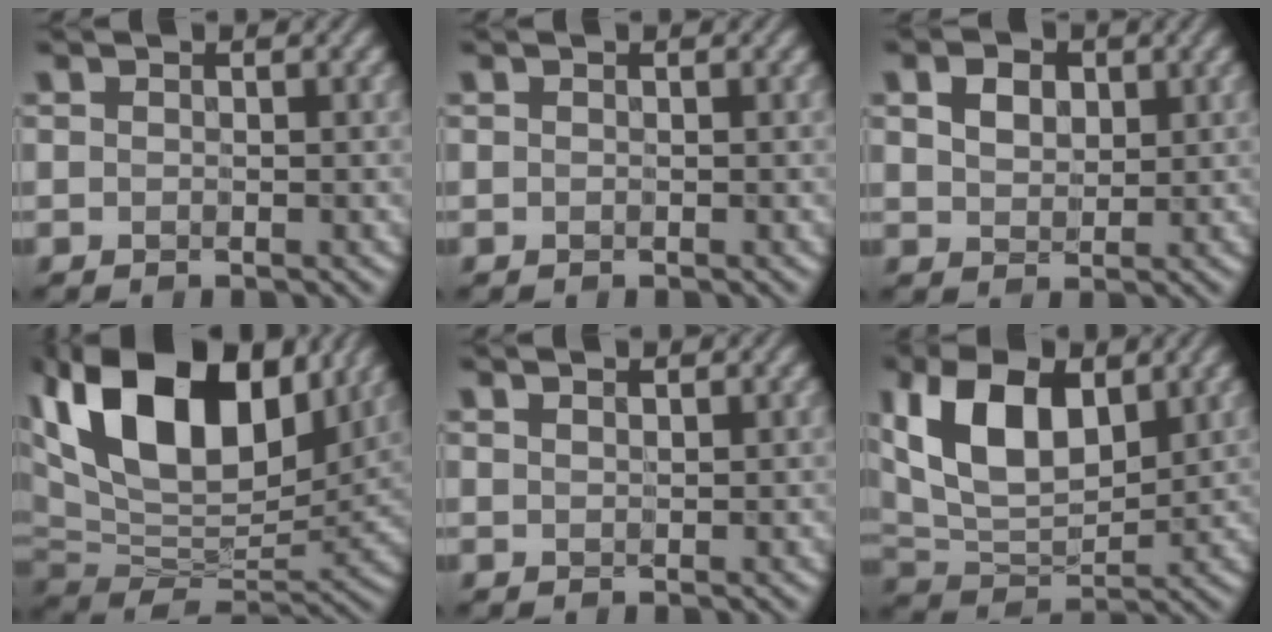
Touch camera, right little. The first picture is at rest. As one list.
[{"total": 0.0}, {"total": 2.3, "force": [0.6, 1.7, 1.5], "torque": [-0.036, 0.000, 0.012]}, {"total": 15.8, "force": [6.7, 9.4, 10.8], "torque": [-0.215, 0.033, 0.121]}, {"total": 1.5, "force": [1.1, 0.6, 0.8], "torque": [-0.008, 0.012, 0.003]}, {"total": 9.9, "force": [3.1, 5.5, 7.5], "torque": [-0.159, 0.010, 0.054]}]